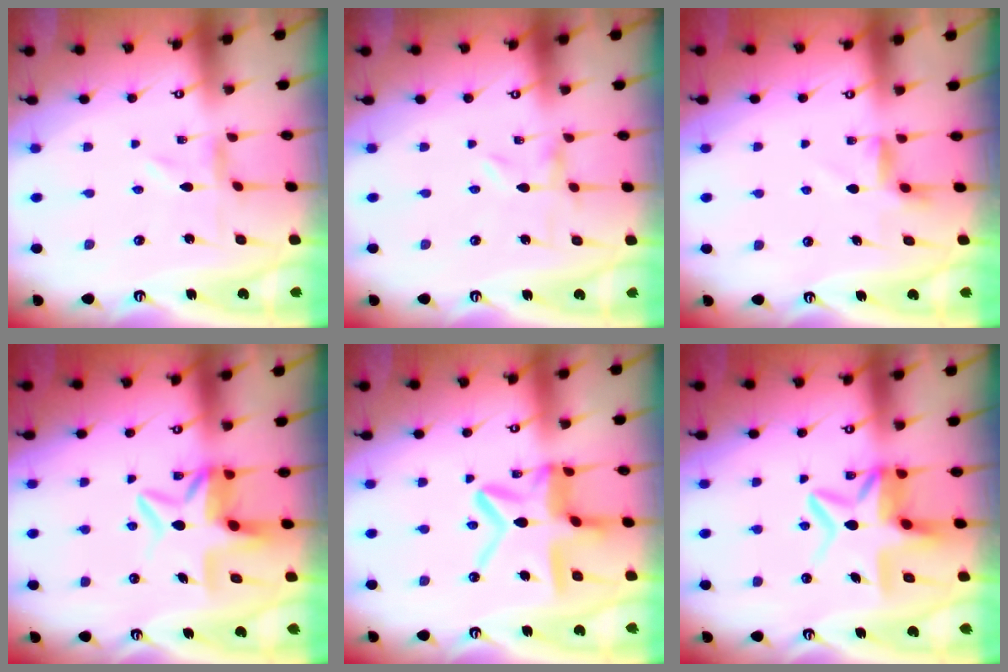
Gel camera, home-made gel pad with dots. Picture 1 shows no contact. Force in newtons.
{"total": 0.0}
{"total": 3.5, "press": 3.5, "slide": 0.4}
{"total": 7.5, "press": 7.1, "slide": 2.4}
{"total": 16.5, "press": 16.4, "slide": 1.4}
{"total": 11.5, "press": 11.4, "slide": 1.8}